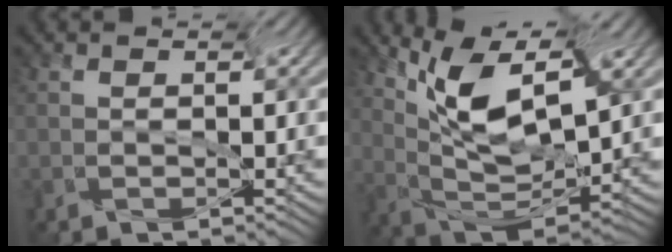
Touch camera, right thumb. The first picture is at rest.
{"total": 7.8, "force": [3.0, 2.7, 6.7], "torque": [-0.142, 0.010, 0.071]}